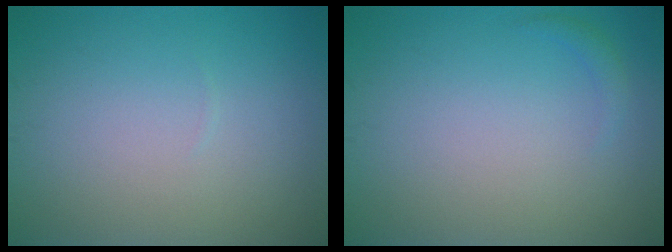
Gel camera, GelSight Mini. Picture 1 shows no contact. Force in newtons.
{"total": 0.8, "press": 0.8, "slide": 0.1}